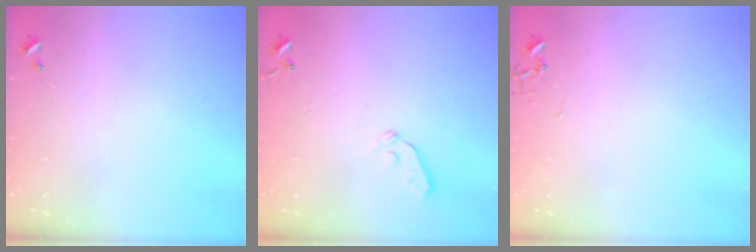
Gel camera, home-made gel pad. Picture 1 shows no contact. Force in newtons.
{"total": 3.3, "press": 3.2, "slide": 0.8}
{"total": 0.0}